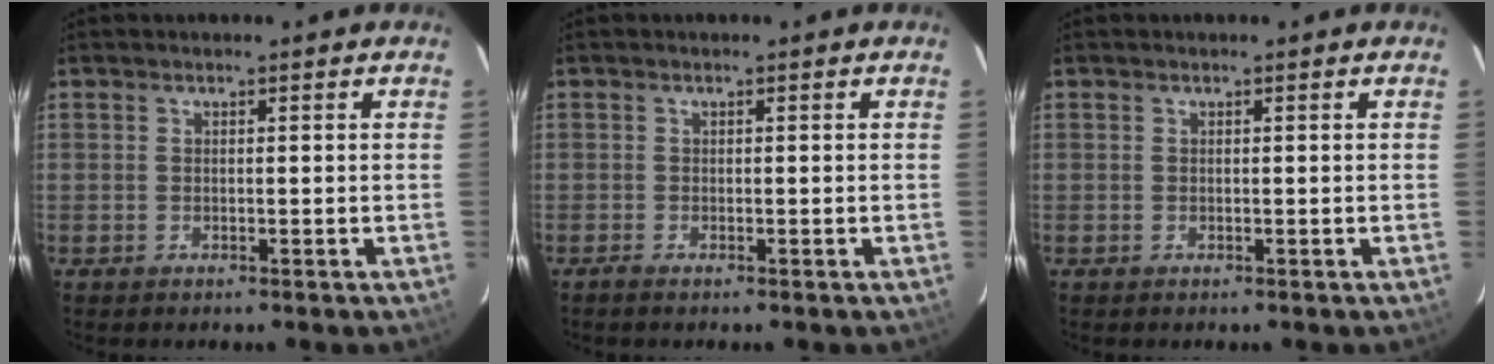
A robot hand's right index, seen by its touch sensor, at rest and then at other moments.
{"total": 0.7, "force": [-0.6, 0.1, 0.3], "torque": [-0.009, -0.003, -0.014]}
{"total": 0.0}